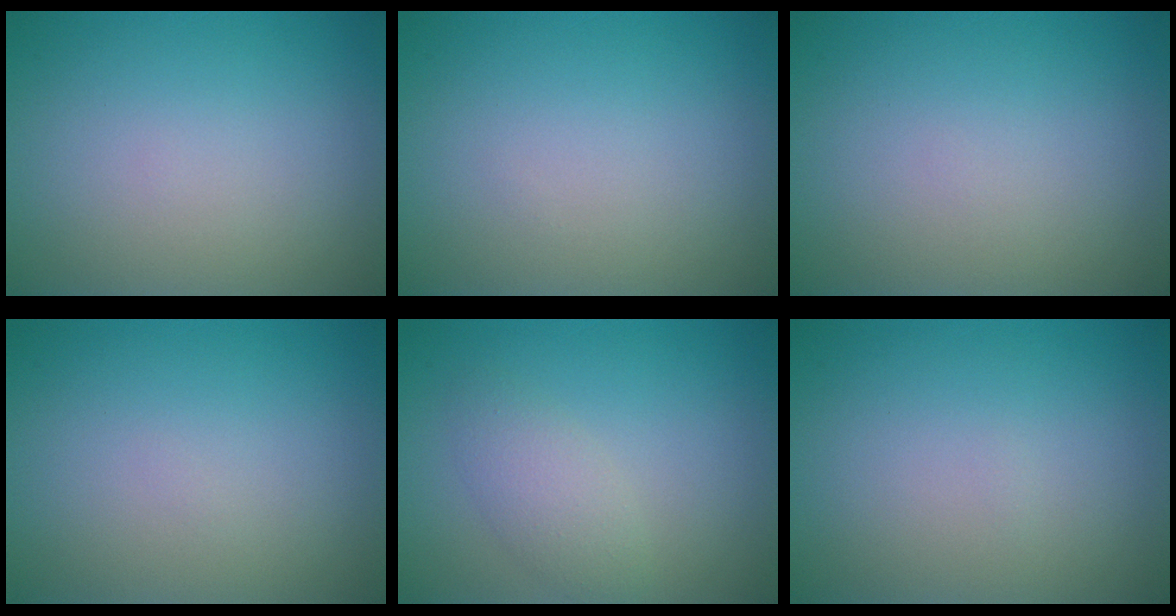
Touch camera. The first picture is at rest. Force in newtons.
{"total": 0.0}
{"total": 0.0}
{"total": 0.0}
{"total": 2.4, "press": 2.4, "slide": 0.1}
{"total": 0.0}